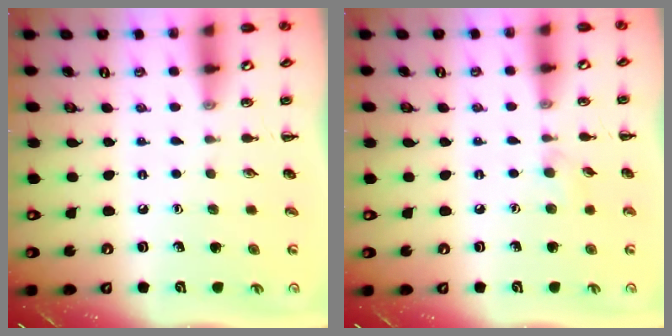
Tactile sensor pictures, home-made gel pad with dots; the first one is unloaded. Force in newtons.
{"total": 3.9, "press": 3.6, "slide": 1.5}